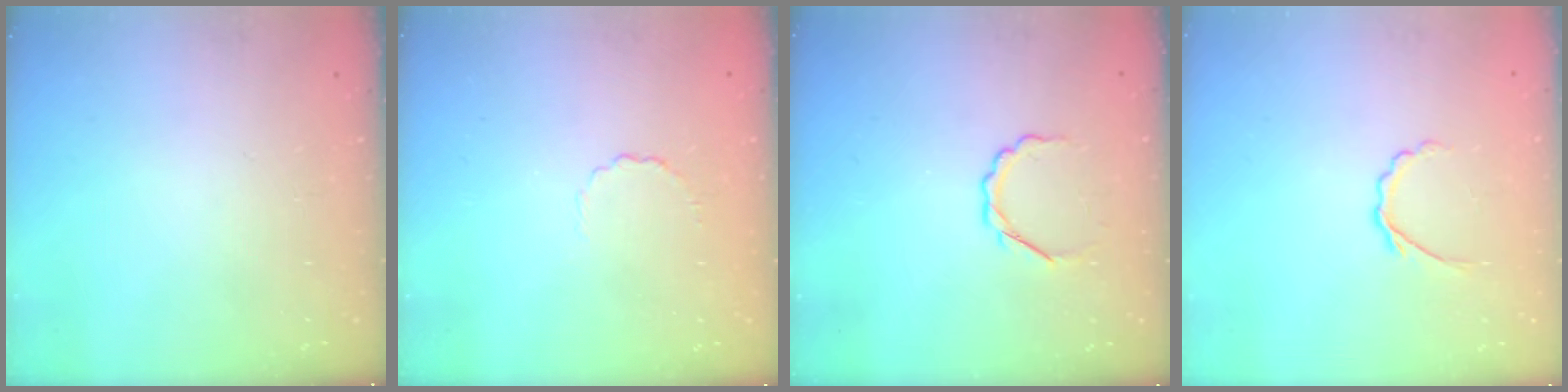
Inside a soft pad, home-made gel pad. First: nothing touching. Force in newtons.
{"total": 2.6, "press": 2.4, "slide": 1.0}
{"total": 3.7, "press": 3.5, "slide": 1.1}
{"total": 3.1, "press": 2.9, "slide": 1.0}